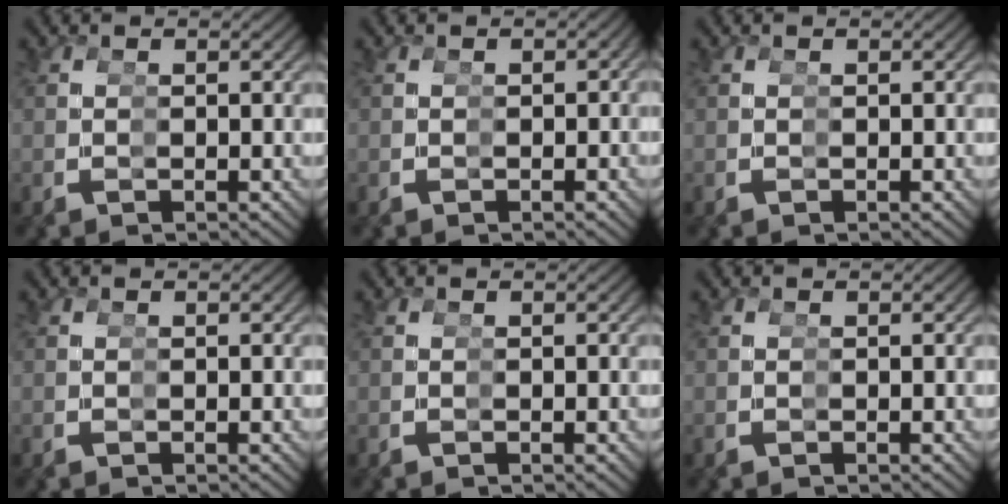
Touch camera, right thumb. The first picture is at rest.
{"total": 1.2, "force": [-0.2, 1.0, 0.6], "torque": [-0.004, -0.010, -0.001]}
{"total": 0.0}
{"total": 0.0}
{"total": 0.0}
{"total": 0.0}